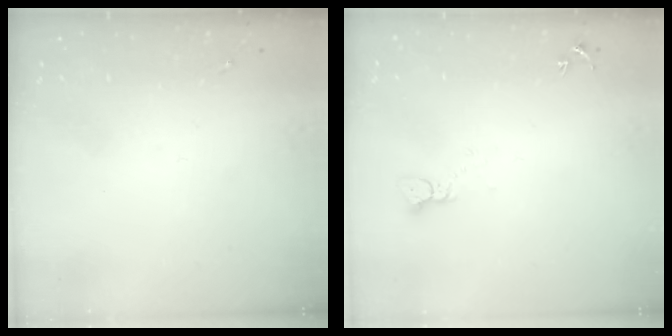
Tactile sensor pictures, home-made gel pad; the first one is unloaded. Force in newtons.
{"total": 2.4, "press": 2.4, "slide": 0.2}